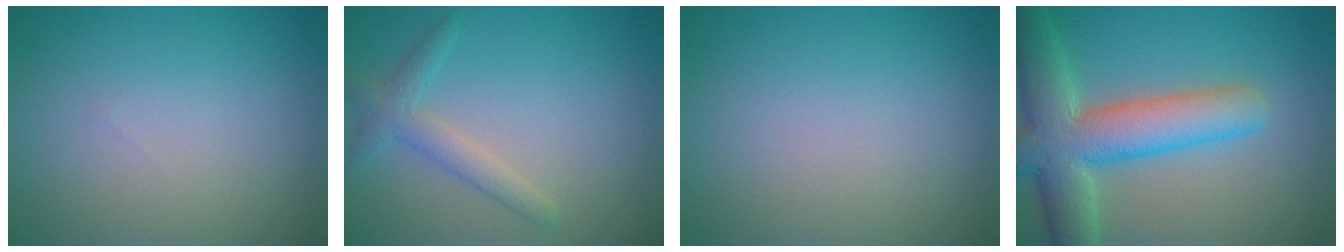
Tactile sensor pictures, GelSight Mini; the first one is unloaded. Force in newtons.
{"total": 2.4, "press": 2.4, "slide": 0.2}
{"total": 0.0}
{"total": 9.1, "press": 9.1, "slide": 0.4}